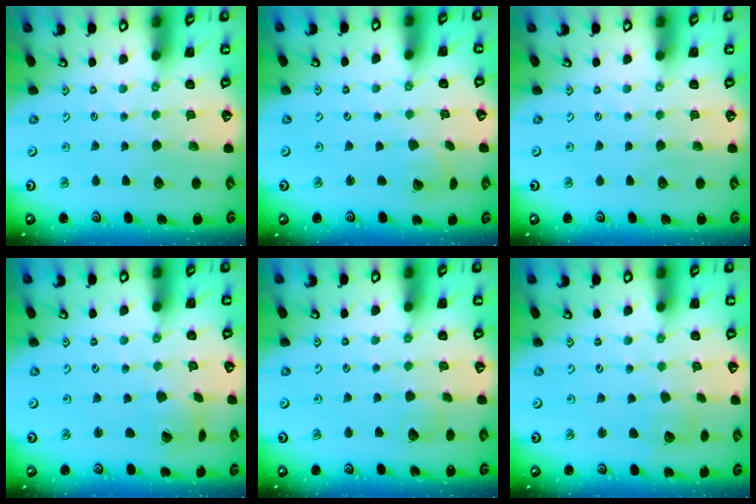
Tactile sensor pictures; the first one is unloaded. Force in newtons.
{"total": 2.0, "press": 2.0, "slide": 0.3}
{"total": 0.0}
{"total": 1.6, "press": 1.6, "slide": 0.2}
{"total": 4.9, "press": 4.8, "slide": 0.5}
{"total": 3.0, "press": 3.0, "slide": 0.3}